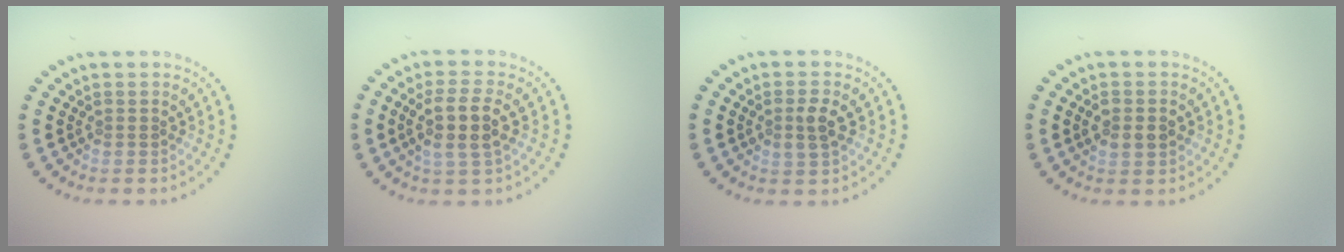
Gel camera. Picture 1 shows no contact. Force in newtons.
{"total": 3.7, "press": 3.4, "slide": 1.3}
{"total": 2.0, "press": 2.0, "slide": 0.4}
{"total": 2.8, "press": 2.8, "slide": 0.3}